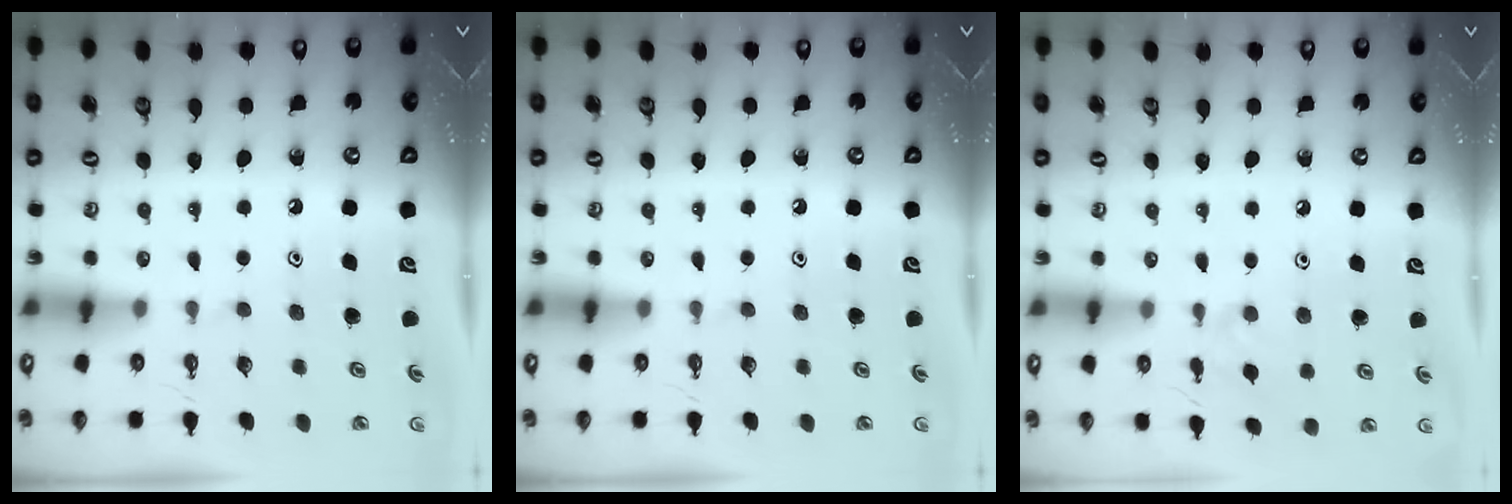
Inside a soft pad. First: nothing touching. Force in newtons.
{"total": 0.0}
{"total": 2.1, "press": 2.0, "slide": 0.4}